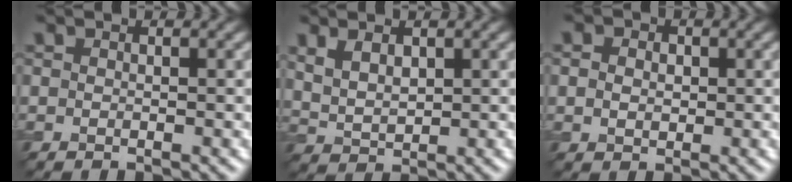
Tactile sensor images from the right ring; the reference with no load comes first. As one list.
[{"total": 3.0, "force": [1.5, 1.6, 2.1], "torque": [-0.047, -0.002, 0.037]}, {"total": 2.4, "force": [0.5, 1.9, 1.4], "torque": [-0.022, 0.011, -0.004]}]